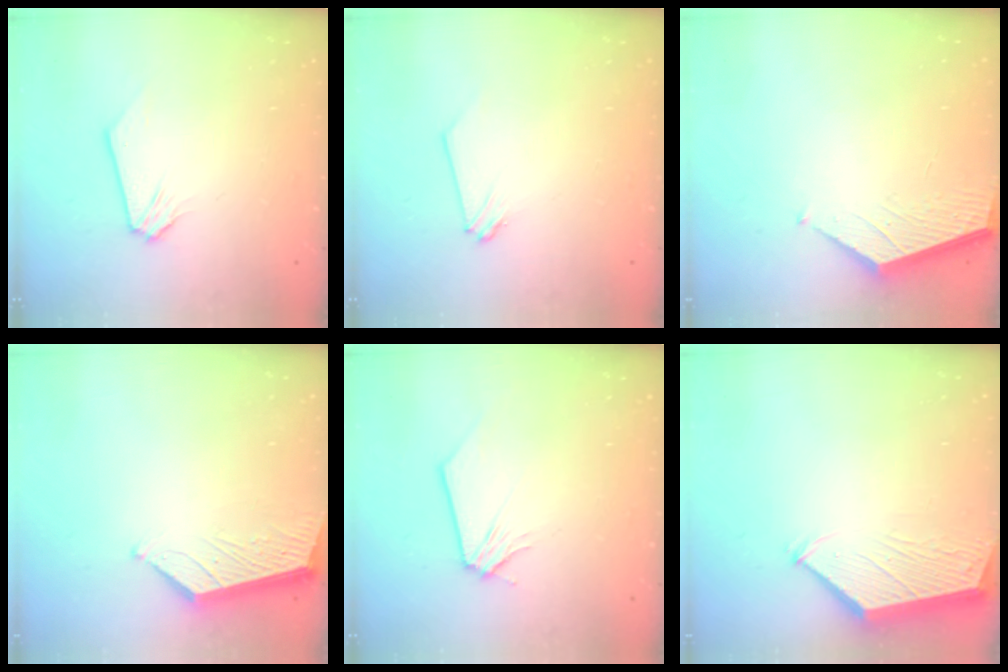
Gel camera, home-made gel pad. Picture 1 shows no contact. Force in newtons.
{"total": 0.0}
{"total": 2.1, "press": 2.1, "slide": 0.2}
{"total": 5.1, "press": 5.1, "slide": 0.6}
{"total": 0.0}
{"total": 3.4, "press": 3.4, "slide": 0.5}